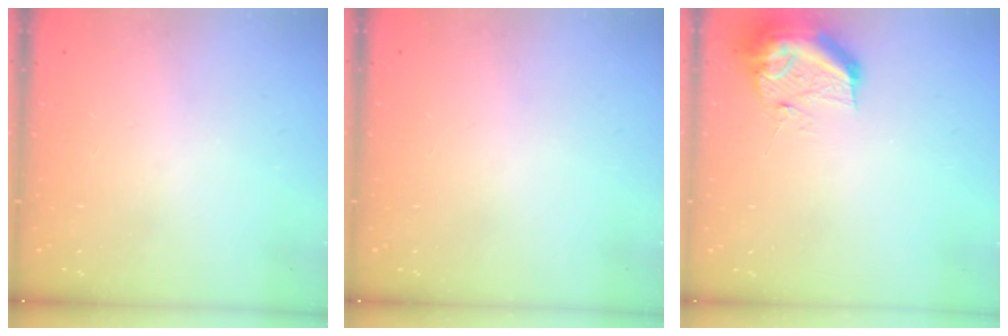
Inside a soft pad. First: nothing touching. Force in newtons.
{"total": 0.0}
{"total": 11.7, "press": 11.7, "slide": 1.3}